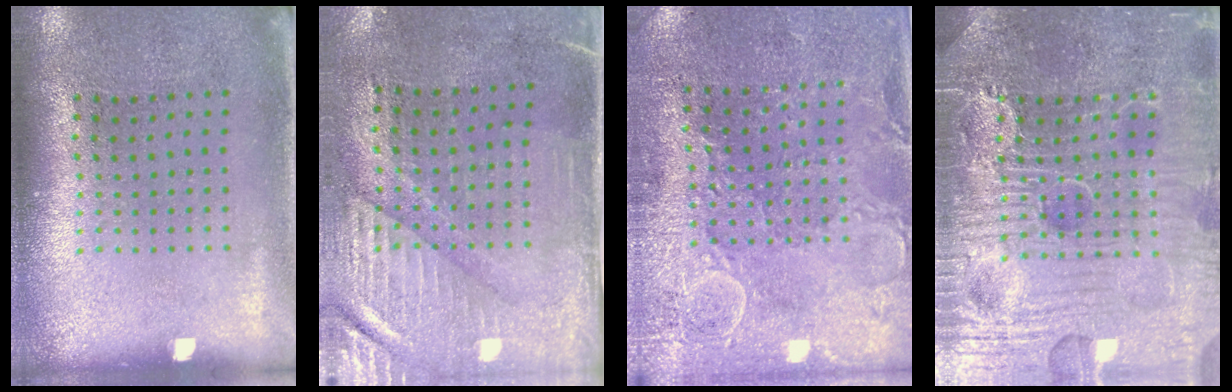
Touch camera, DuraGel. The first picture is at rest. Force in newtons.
{"total": 3.0, "press": 2.6, "slide": 1.5}
{"total": 2.8, "press": 2.7, "slide": 0.7}
{"total": 7.6, "press": 7.6, "slide": 0.8}